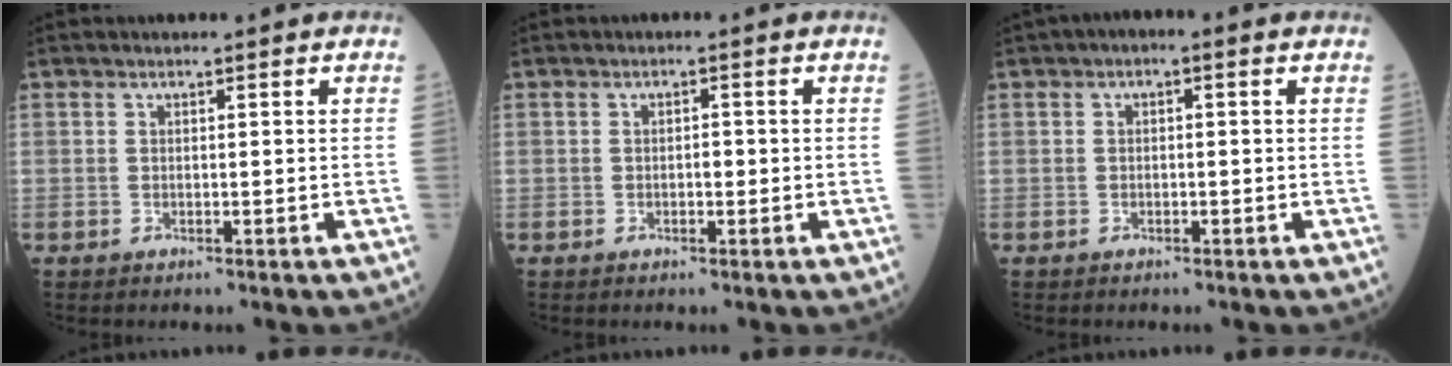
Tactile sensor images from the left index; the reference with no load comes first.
{"total": 1.0, "force": [-0.4, 0.5, 0.8], "torque": [-0.010, -0.001, -0.009]}
{"total": 1.4, "force": [0.2, 0.6, 1.3], "torque": [-0.014, 0.007, -0.004]}